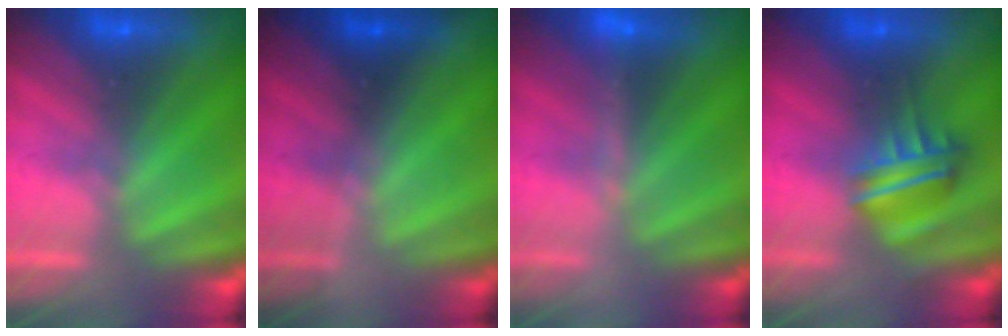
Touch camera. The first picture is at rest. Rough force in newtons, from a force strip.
{"total": 1.6}
{"total": 3.2}
{"total": 4.6}